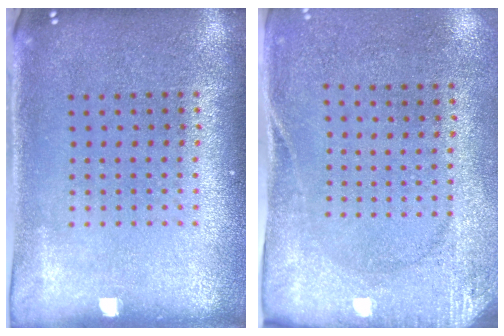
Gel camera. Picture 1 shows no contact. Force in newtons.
{"total": 2.7, "press": 2.1, "slide": 1.7}